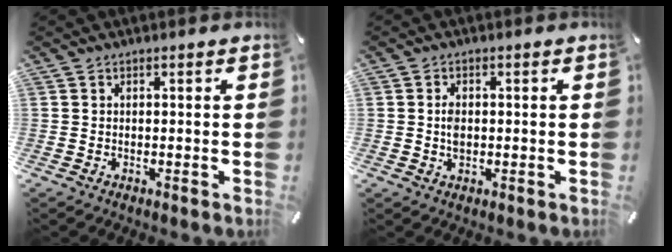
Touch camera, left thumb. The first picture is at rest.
{"total": 2.9, "force": [0.0, 1.9, 2.2], "torque": [-0.053, 0.000, -0.004]}